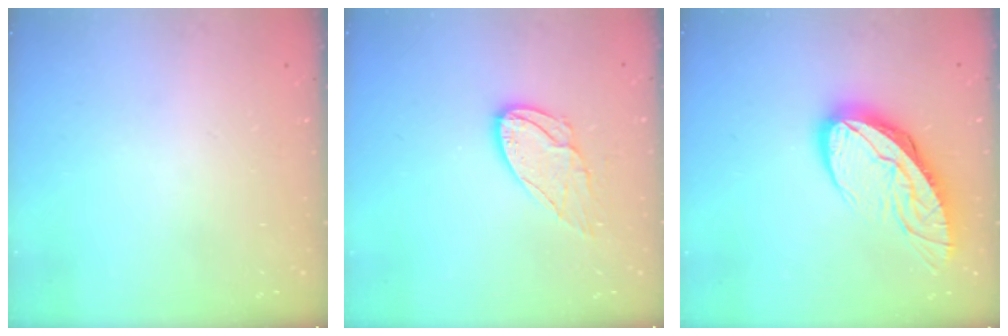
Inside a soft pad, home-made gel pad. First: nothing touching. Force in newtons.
{"total": 9.8, "press": 9.8, "slide": 0.4}
{"total": 12.8, "press": 12.8, "slide": 1.6}